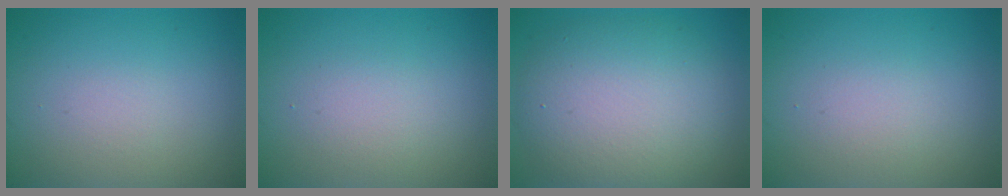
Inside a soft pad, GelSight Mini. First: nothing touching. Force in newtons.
{"total": 1.7, "press": 1.7, "slide": 0.1}
{"total": 8.3, "press": 8.3, "slide": 0.3}
{"total": 1.3, "press": 1.3, "slide": 0.0}